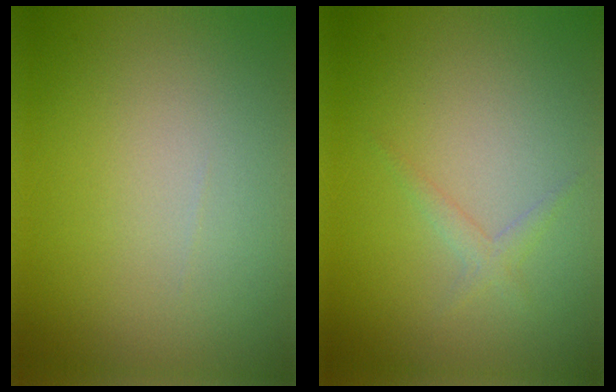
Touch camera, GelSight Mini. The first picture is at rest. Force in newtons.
{"total": 1.1, "press": 1.1, "slide": 0.1}